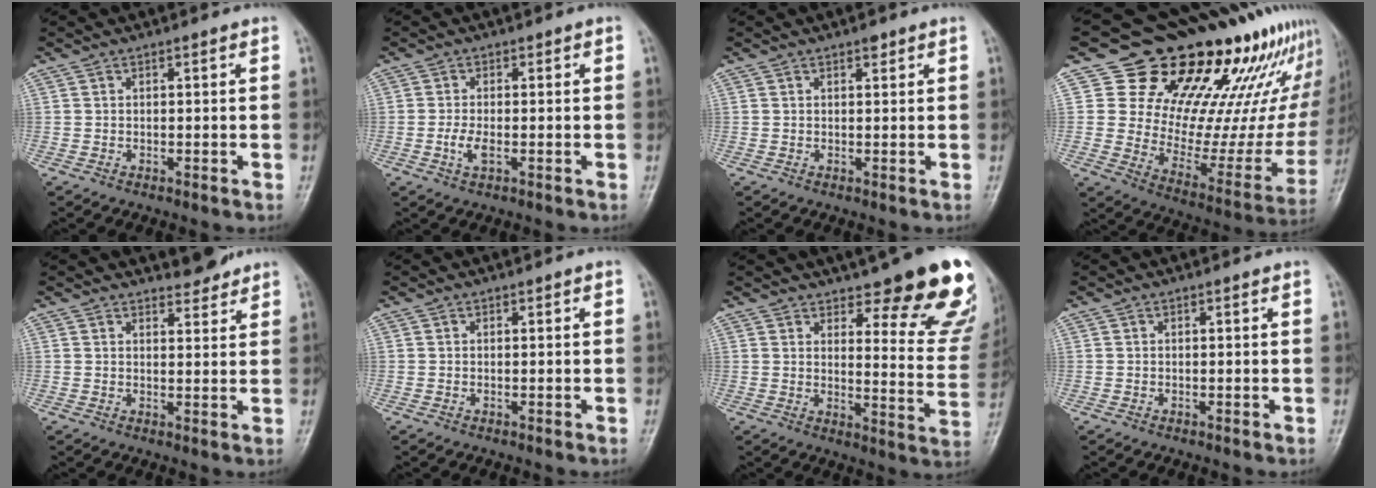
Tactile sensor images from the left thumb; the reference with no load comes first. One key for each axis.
{"total": 3.0, "fx": -0.8, "fy": 1.3, "fz": 2.6, "tx": -0.057, "ty": 0.004, "tz": -0.016}
{"total": 1.3, "fx": 0.8, "fy": 0.6, "fz": 0.7, "tx": -0.004, "ty": -0.003, "tz": 0.010}
{"total": 27.1, "fx": 18.4, "fy": 13.6, "fz": 14.6, "tx": -0.150, "ty": -0.091, "tz": 0.259}
{"total": 3.6, "fx": 3.3, "fy": 1.1, "fz": 0.7, "tx": 0.007, "ty": -0.024, "tz": 0.046}
{"total": 0.0}
{"total": 19.0, "fx": 13.0, "fy": 6.0, "fz": 12.5, "tx": -0.105, "ty": -0.086, "tz": 0.155}
{"total": 0.0}